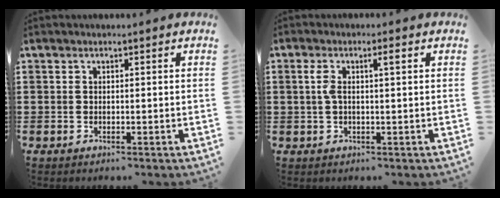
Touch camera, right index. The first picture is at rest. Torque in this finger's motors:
{"motor_torque": [0.24, -0.11, 0.11, 0.07]}